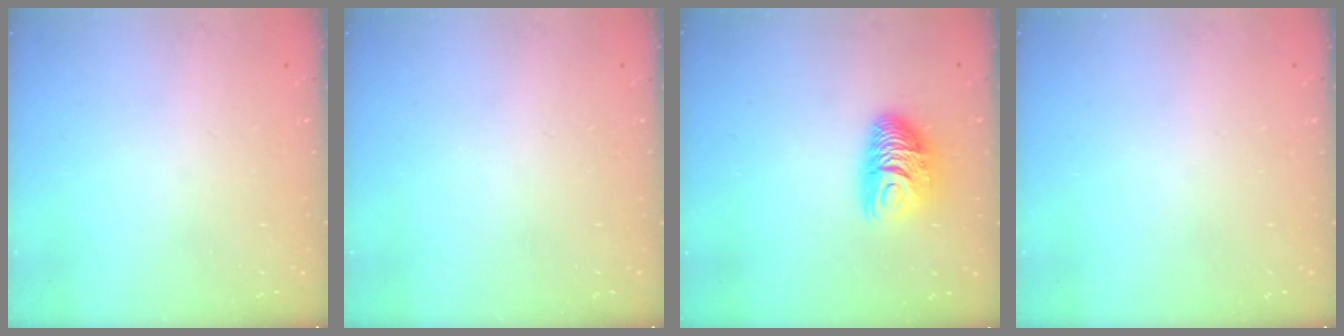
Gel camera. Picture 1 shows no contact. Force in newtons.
{"total": 0.0}
{"total": 9.2, "press": 9.2, "slide": 0.5}
{"total": 0.0}